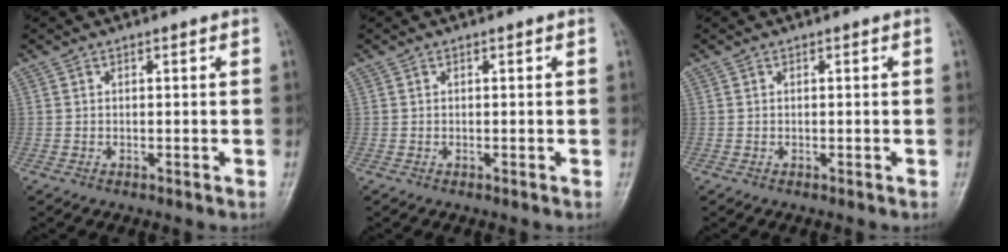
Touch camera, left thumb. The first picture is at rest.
{"total": 0.0}
{"total": 0.0}